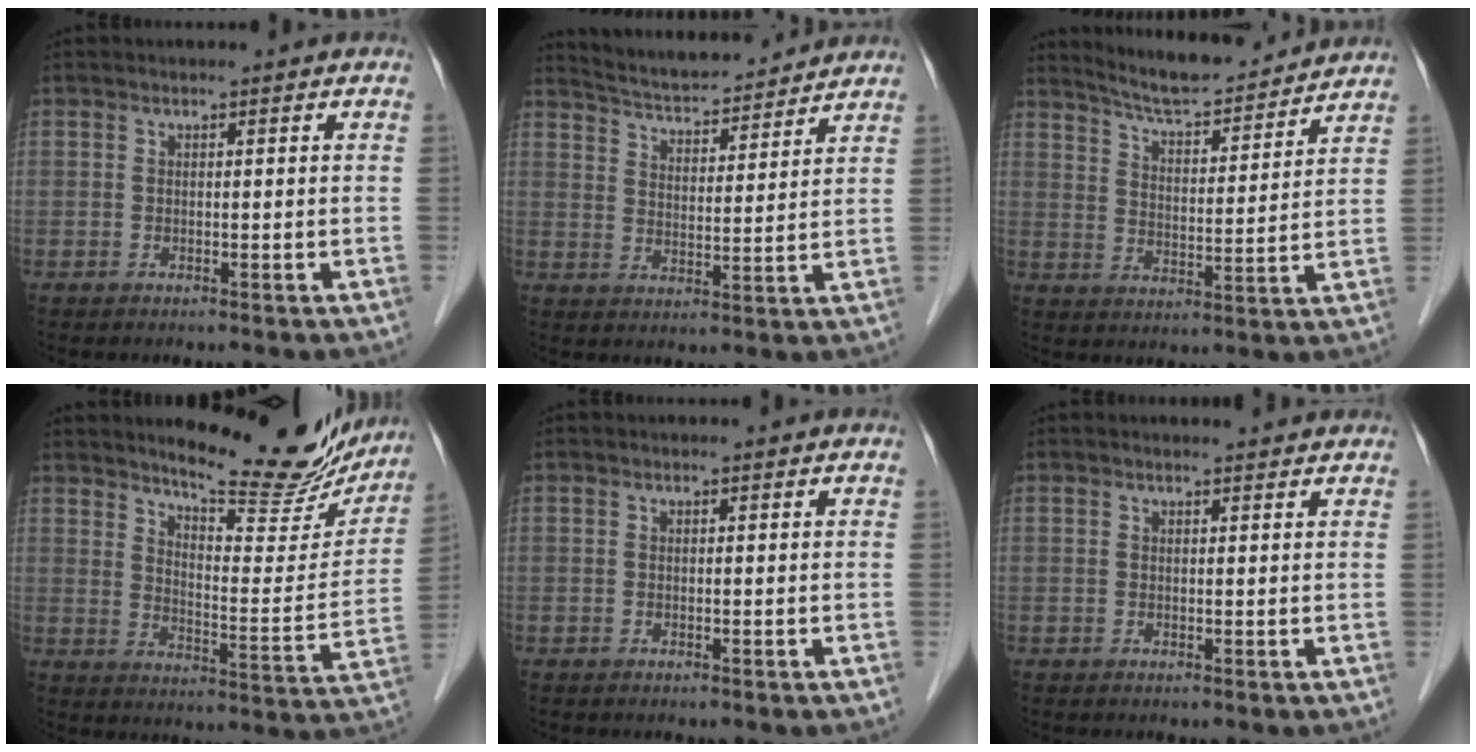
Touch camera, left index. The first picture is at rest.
{"total": 11.9, "force": [11.4, 1.5, 3.2], "torque": [-0.059, 0.015, 0.177]}
{"total": 13.2, "force": [12.5, 1.4, 4.1], "torque": [-0.070, 0.006, 0.188]}
{"total": 17.4, "force": [15.5, 3.7, 7.0], "torque": [-0.086, -0.045, 0.196]}
{"total": 0.0}
{"total": 2.7, "force": [2.6, 0.3, 0.7], "torque": [-0.014, 0.010, 0.029]}